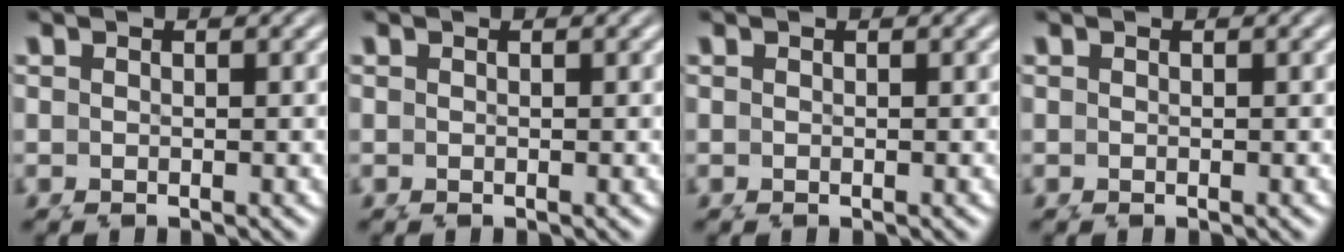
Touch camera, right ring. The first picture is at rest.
{"total": 0.0}
{"total": 0.0}
{"total": 0.0}